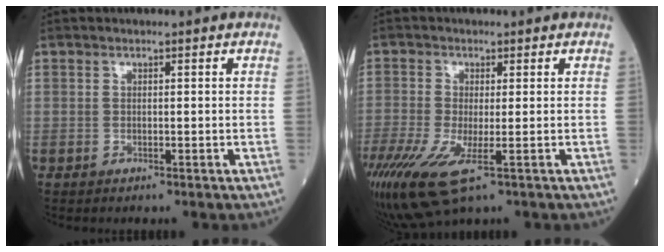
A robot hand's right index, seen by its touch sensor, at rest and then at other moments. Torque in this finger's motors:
{"motor_torque": [0.99, -0.88, 0.26, 0.17]}